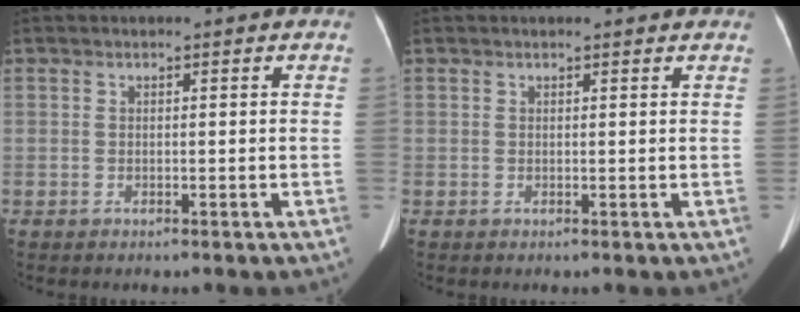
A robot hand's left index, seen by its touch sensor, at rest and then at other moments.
{"total": 2.7, "force": [2.4, 0.6, 1.0], "torque": [-0.012, 0.017, 0.024]}